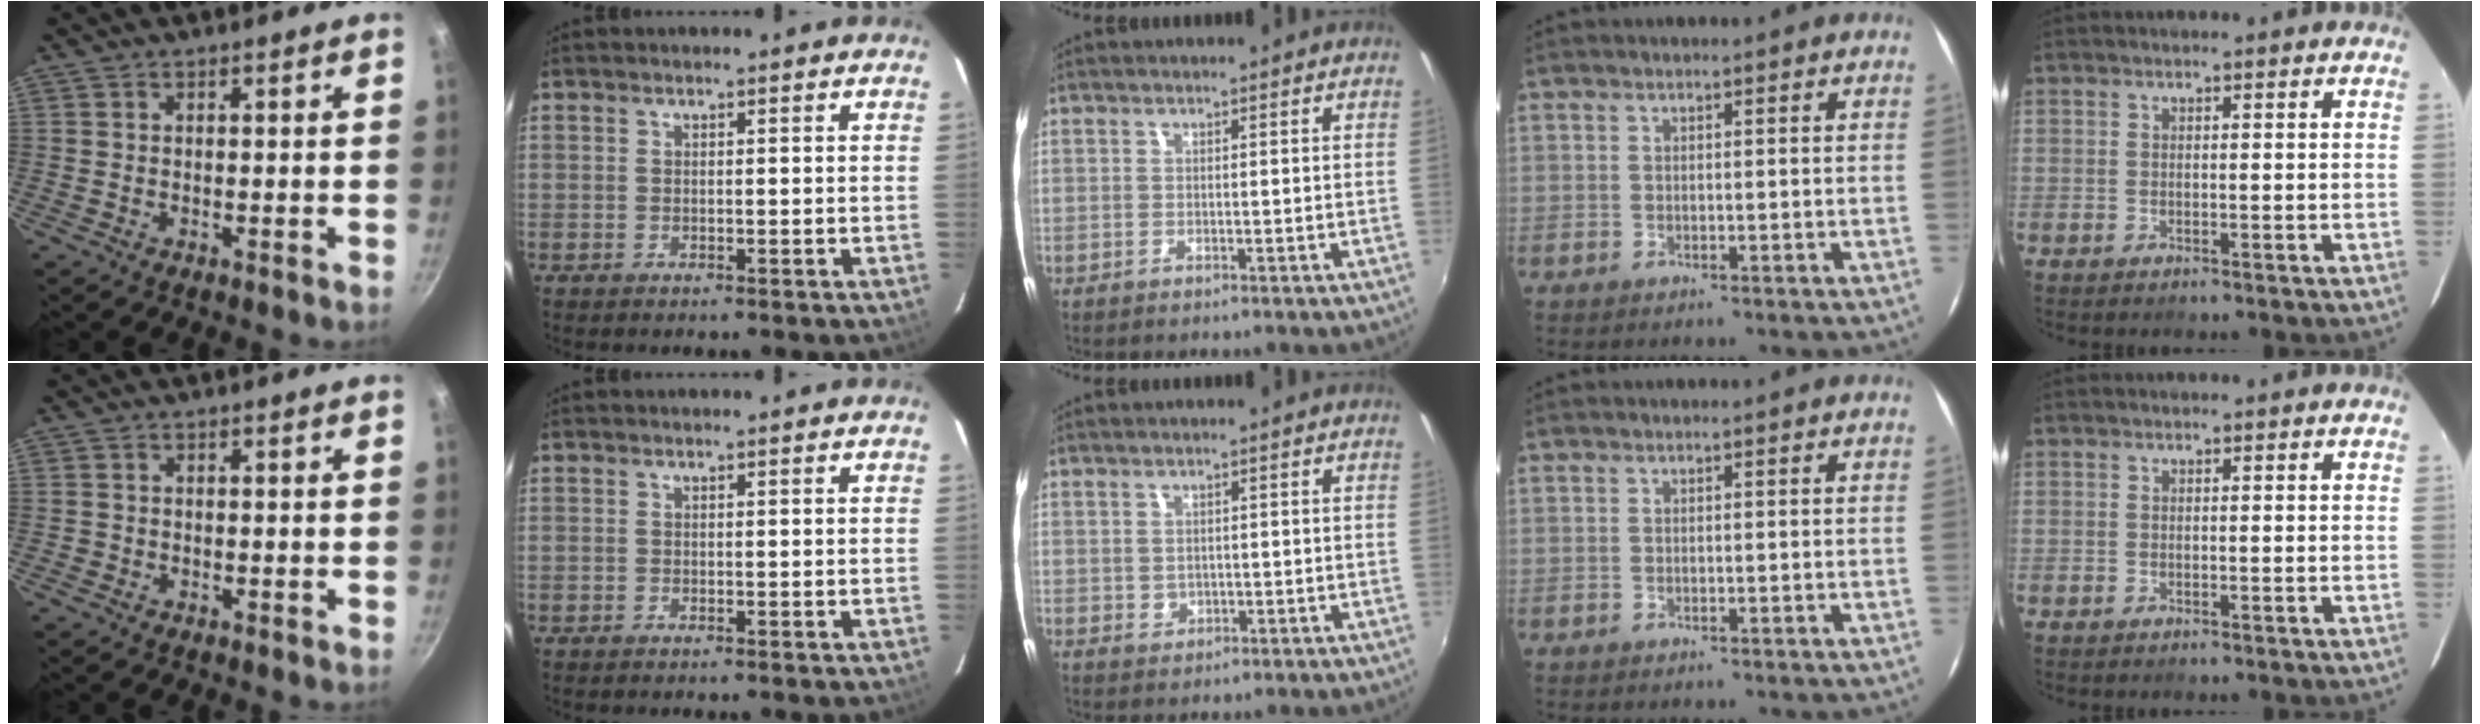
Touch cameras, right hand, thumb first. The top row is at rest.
{"thumb": {"total": 0.7, "force": [-0.2, 0.7, 0.0], "torque": [0.001, 0.002, -0.004]}, "middle": {"total": 1.3, "force": [0.1, 1.2, 0.4], "torque": [-0.004, 0.002, 0.002]}}